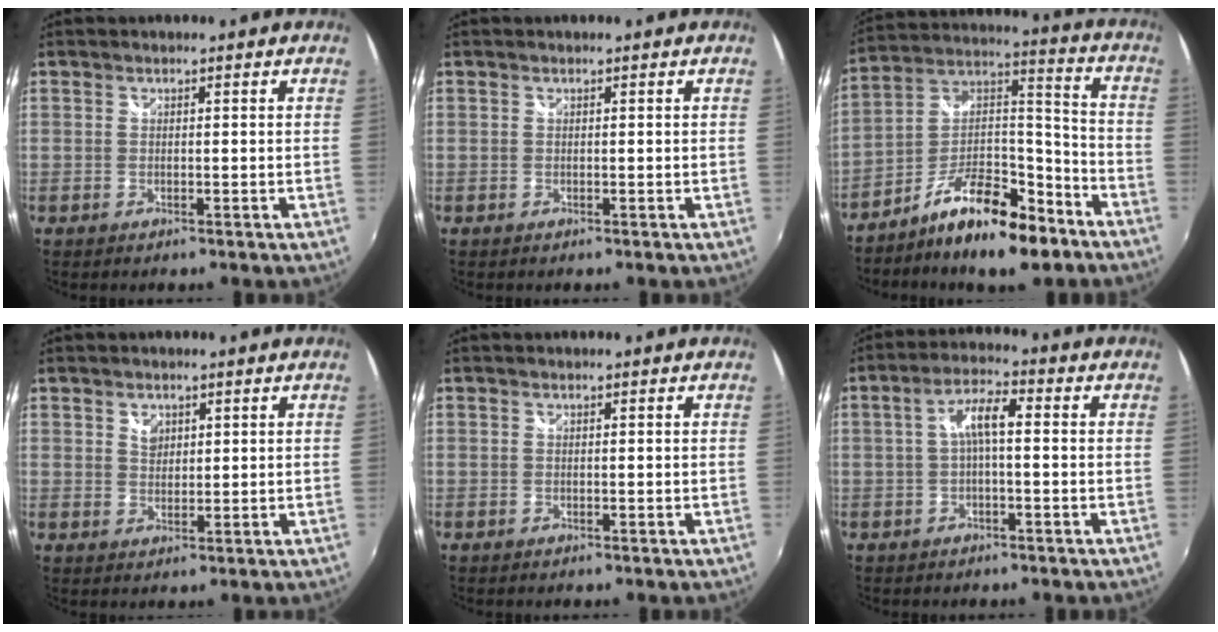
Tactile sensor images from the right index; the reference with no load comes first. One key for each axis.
{"total": 0.0}
{"total": 16.1, "fx": -10.3, "fy": 5.7, "fz": 10.9, "tx": -0.193, "ty": 0.024, "tz": -0.173}
{"total": 2.6, "fx": 1.3, "fy": 2.1, "fz": 0.9, "tx": -0.008, "ty": 0.003, "tz": 0.022}
{"total": 0.0}
{"total": 5.2, "fx": -0.2, "fy": 1.3, "fz": 5.0, "tx": -0.099, "ty": 0.016, "tz": -0.004}